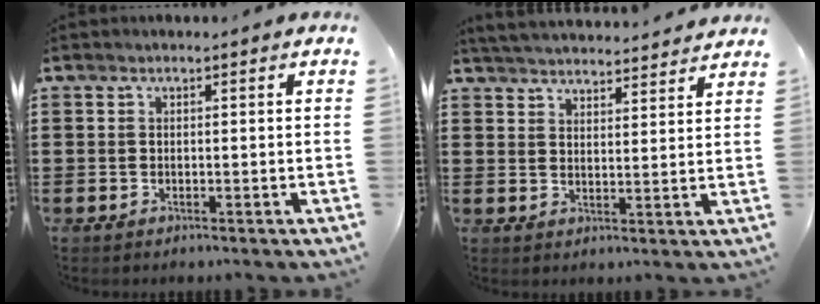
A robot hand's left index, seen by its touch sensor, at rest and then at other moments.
{"total": 4.2, "force": [4.1, -0.2, 0.3], "torque": [-0.022, -0.023, 0.074]}